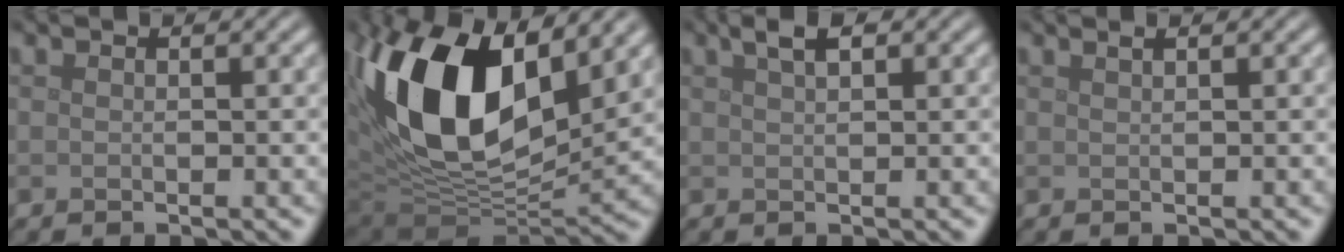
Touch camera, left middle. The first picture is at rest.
{"total": 16.6, "force": [5.2, 9.0, 13.0], "torque": [-0.251, 0.007, 0.088]}
{"total": 2.0, "force": [1.3, 0.6, 1.4], "torque": [-0.021, 0.005, 0.023]}
{"total": 0.8, "force": [0.6, 0.2, 0.5], "torque": [-0.006, 0.001, 0.007]}